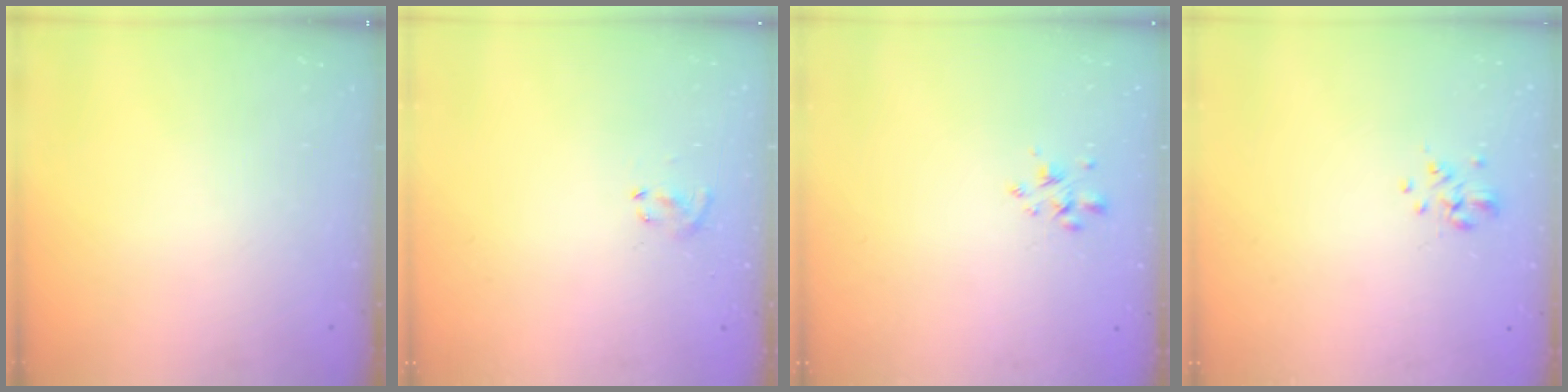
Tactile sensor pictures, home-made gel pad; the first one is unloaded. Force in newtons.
{"total": 2.3, "press": 2.1, "slide": 1.0}
{"total": 2.6, "press": 2.5, "slide": 0.7}
{"total": 1.9, "press": 1.7, "slide": 0.8}